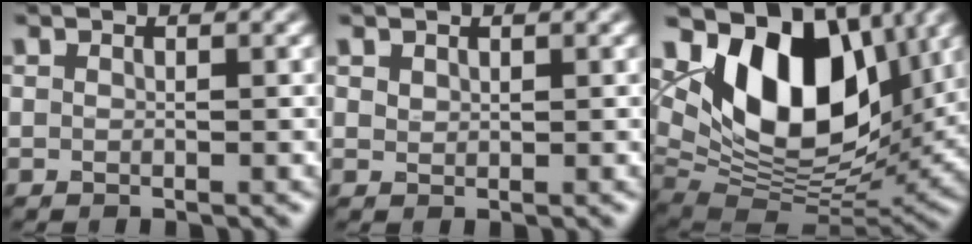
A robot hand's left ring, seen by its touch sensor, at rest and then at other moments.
{"total": 0.8, "force": [0.7, 0.4, 0.1], "torque": [-0.004, 0.000, 0.017]}
{"total": 12.7, "force": [4.8, 7.5, 9.0], "torque": [-0.148, -0.008, 0.087]}